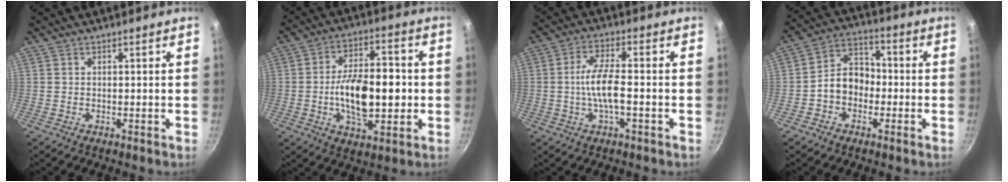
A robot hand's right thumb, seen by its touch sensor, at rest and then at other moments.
{"total": 15.3, "force": [-1.6, 7.9, 13.0], "torque": [-0.193, 0.020, -0.027]}
{"total": 7.5, "force": [-1.4, 2.1, 7.1], "torque": [-0.136, 0.017, -0.033]}
{"total": 8.2, "force": [-1.9, 6.4, 4.8], "torque": [-0.042, 0.037, -0.047]}